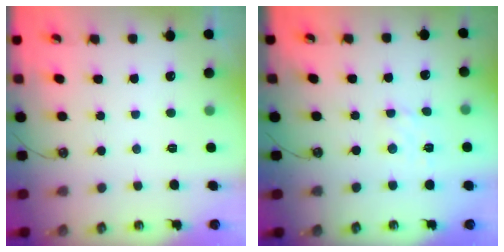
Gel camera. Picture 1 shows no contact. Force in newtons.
{"total": 2.8, "press": 2.7, "slide": 0.6}